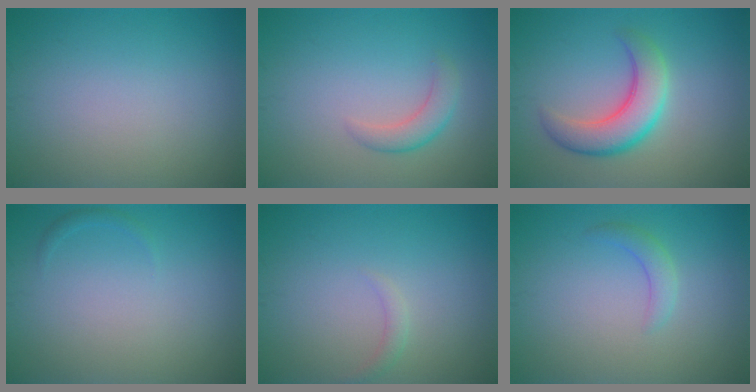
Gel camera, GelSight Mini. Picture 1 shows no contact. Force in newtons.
{"total": 2.1, "press": 2.1, "slide": 0.1}
{"total": 5.1, "press": 5.1, "slide": 0.3}
{"total": 0.6, "press": 0.6, "slide": 0.0}
{"total": 0.9, "press": 0.9, "slide": 0.1}
{"total": 1.6, "press": 1.6, "slide": 0.1}